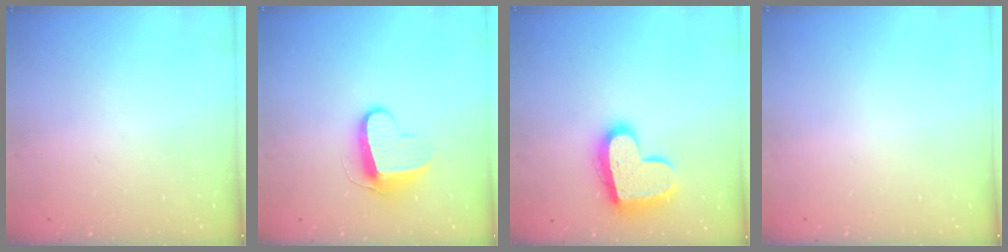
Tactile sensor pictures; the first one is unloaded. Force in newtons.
{"total": 9.8, "press": 9.8, "slide": 0.5}
{"total": 17.6, "press": 17.5, "slide": 1.3}
{"total": 0.0}